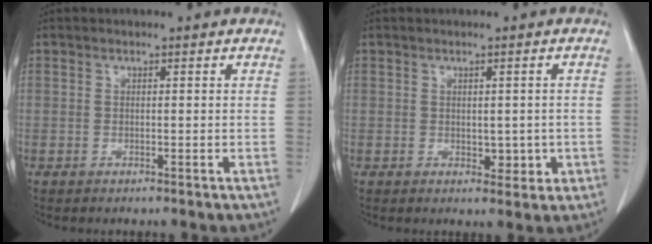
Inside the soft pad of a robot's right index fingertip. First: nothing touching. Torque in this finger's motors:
{"motor_torque": [0.02, 0.10, 0.03, 0.02]}